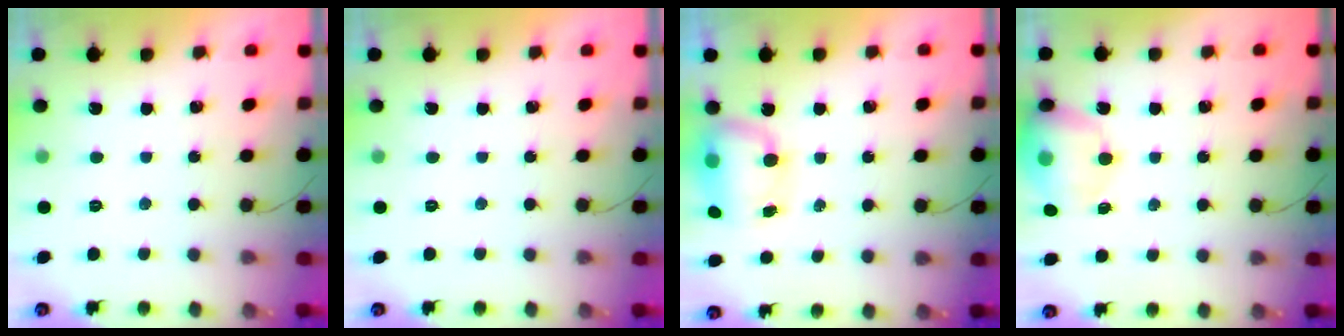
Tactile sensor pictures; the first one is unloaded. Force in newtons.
{"total": 0.0}
{"total": 7.5, "press": 7.4, "slide": 1.1}
{"total": 14.8, "press": 14.6, "slide": 2.4}